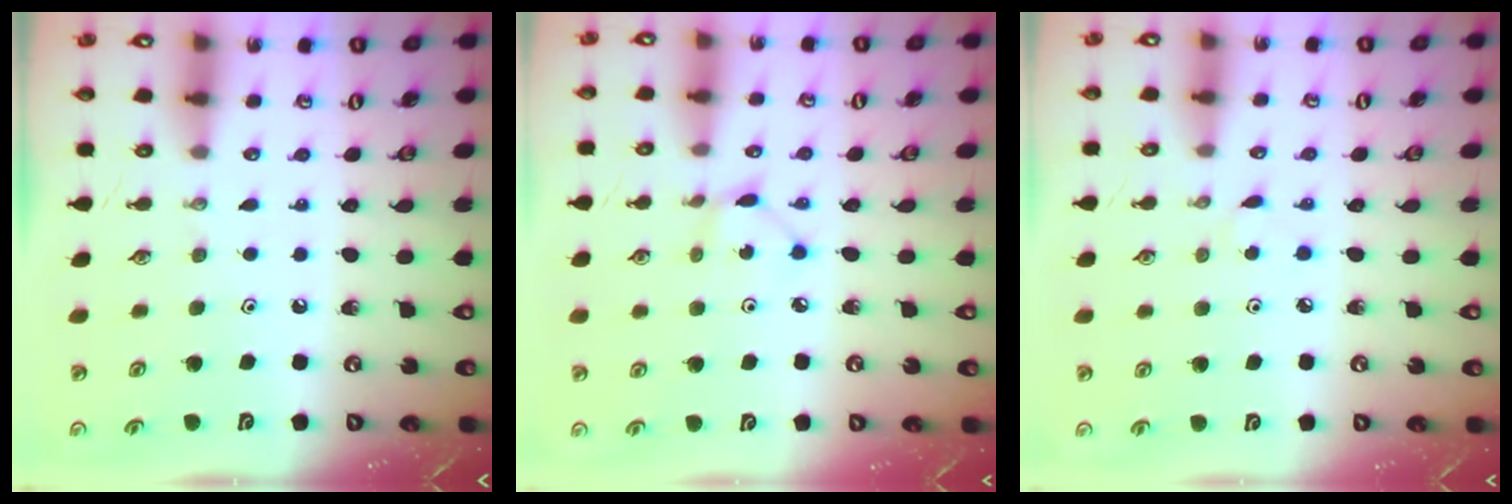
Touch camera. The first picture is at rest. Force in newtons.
{"total": 2.3, "press": 2.3, "slide": 0.1}
{"total": 2.7, "press": 2.7, "slide": 0.3}